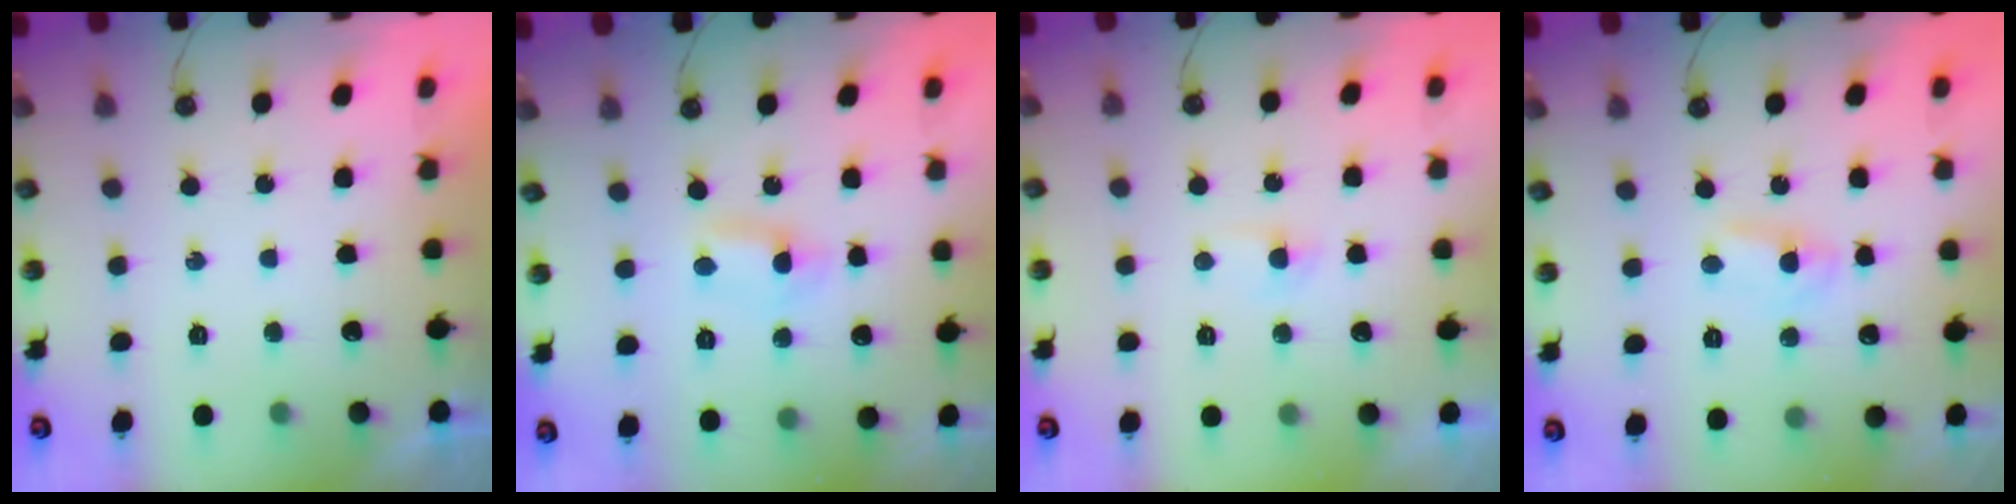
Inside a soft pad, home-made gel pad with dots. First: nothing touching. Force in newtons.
{"total": 1.1, "press": 0.8, "slide": 0.6}
{"total": 2.5, "press": 2.5, "slide": 0.4}
{"total": 1.8, "press": 1.8, "slide": 0.3}